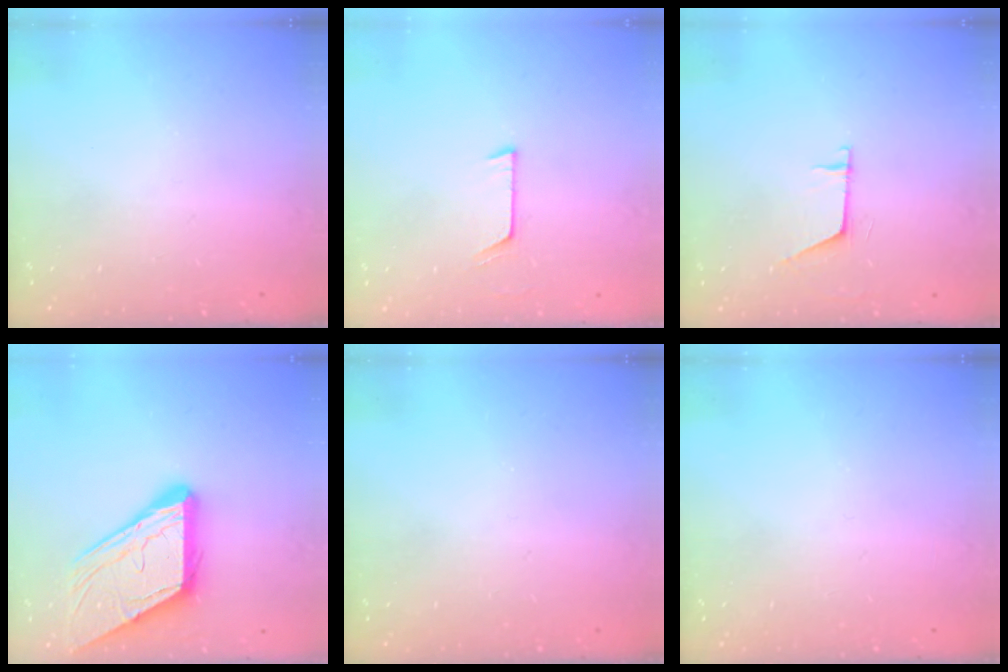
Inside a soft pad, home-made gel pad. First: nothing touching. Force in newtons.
{"total": 5.9, "press": 5.9, "slide": 0.5}
{"total": 6.1, "press": 6.1, "slide": 0.5}
{"total": 13.5, "press": 13.4, "slide": 1.6}
{"total": 0.0}
{"total": 0.0}